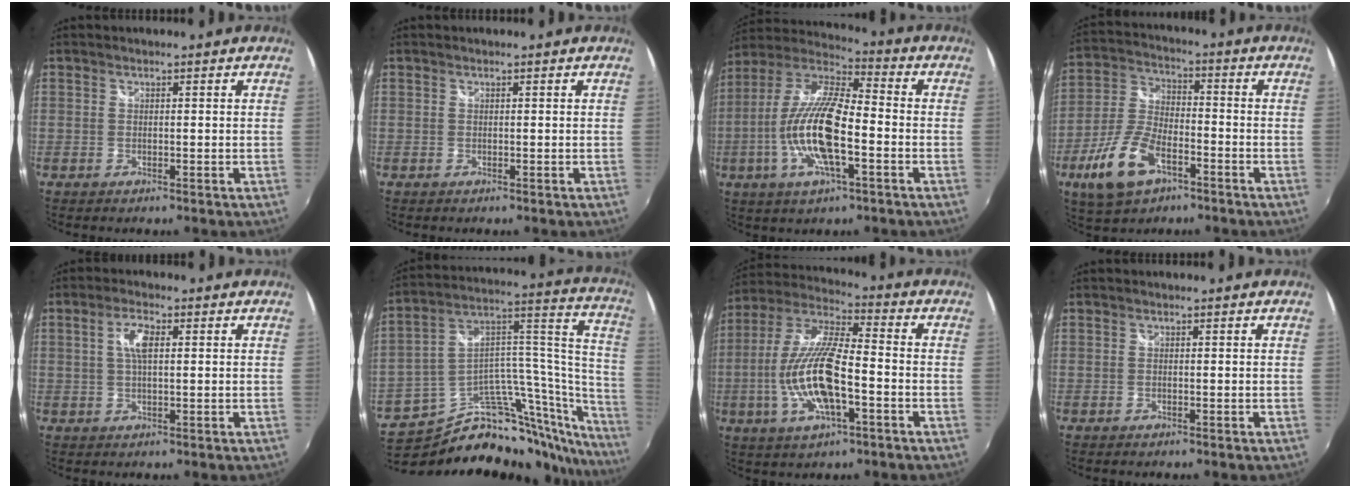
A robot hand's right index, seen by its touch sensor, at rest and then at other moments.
{"total": 0.0}
{"total": 16.7, "force": [-4.3, 4.9, 15.4], "torque": [-0.307, -0.002, -0.088]}
{"total": 13.5, "force": [-6.9, 6.6, 9.5], "torque": [-0.215, -0.006, -0.130]}
{"total": 4.2, "force": [0.9, 1.6, 3.8], "torque": [-0.072, 0.007, 0.017]}
{"total": 30.8, "force": [-24.0, 12.5, 14.8], "torque": [-0.170, 0.066, -0.360]}
{"total": 16.2, "force": [-4.2, 4.9, 14.9], "torque": [-0.300, -0.003, -0.080]}
{"total": 0.0}